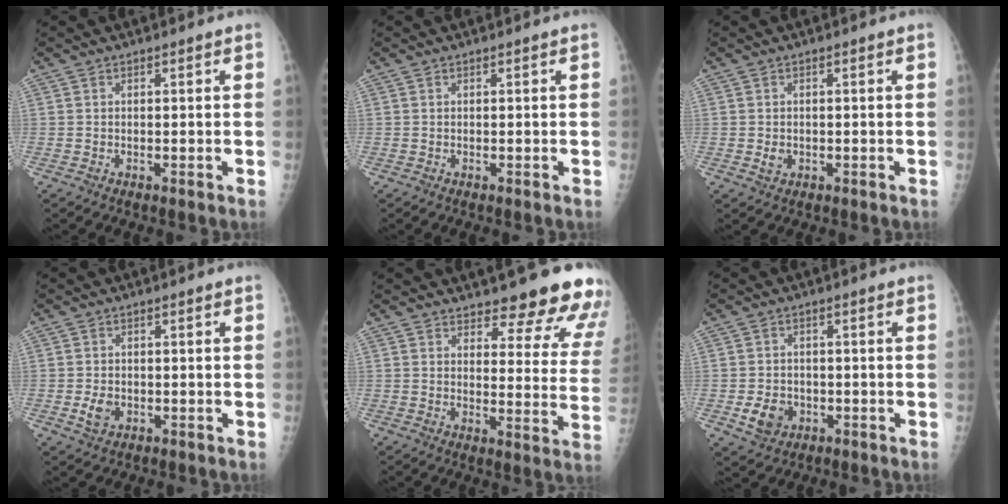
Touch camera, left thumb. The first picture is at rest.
{"total": 0.0}
{"total": 1.6, "force": [-0.4, 1.3, 0.8], "torque": [-0.008, 0.001, -0.002]}
{"total": 3.0, "force": [-0.9, 2.2, 1.9], "torque": [-0.029, 0.001, -0.012]}
{"total": 17.0, "force": [14.6, 5.0, 6.9], "torque": [-0.034, -0.105, 0.161]}
{"total": 5.2, "force": [-1.8, 4.2, 2.5], "torque": [-0.030, 0.005, -0.022]}